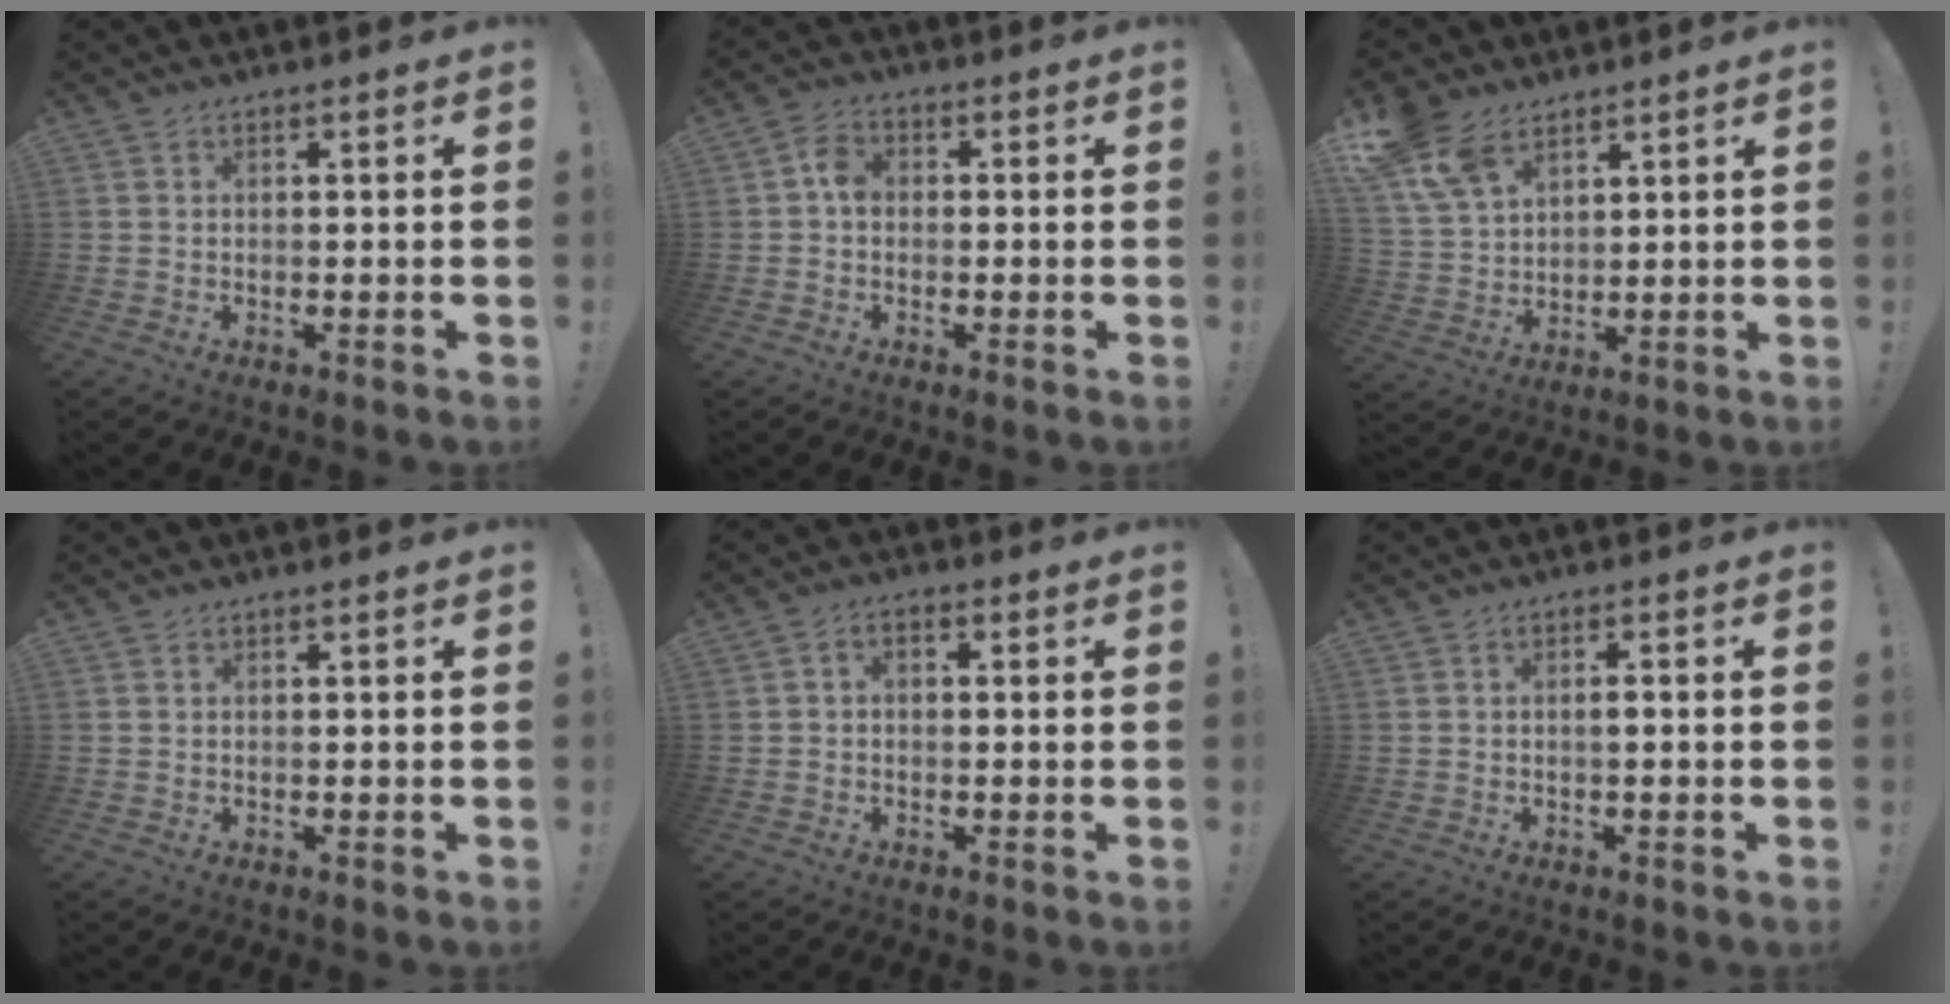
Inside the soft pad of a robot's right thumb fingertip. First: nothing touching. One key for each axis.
{"total": 4.6, "fx": -0.4, "fy": 3.2, "fz": 3.2, "tx": -0.057, "ty": 0.016, "tz": -0.005}
{"total": 11.4, "fx": 7.5, "fy": 6.7, "fz": 5.3, "tx": -0.117, "ty": -0.032, "tz": 0.149}
{"total": 0.0}
{"total": 2.6, "fx": -0.8, "fy": 1.8, "fz": 1.7, "tx": -0.024, "ty": 0.008, "tz": -0.017}
{"total": 1.4, "fx": -0.4, "fy": 0.3, "fz": 1.3, "tx": -0.019, "ty": 0.001, "tz": -0.010}